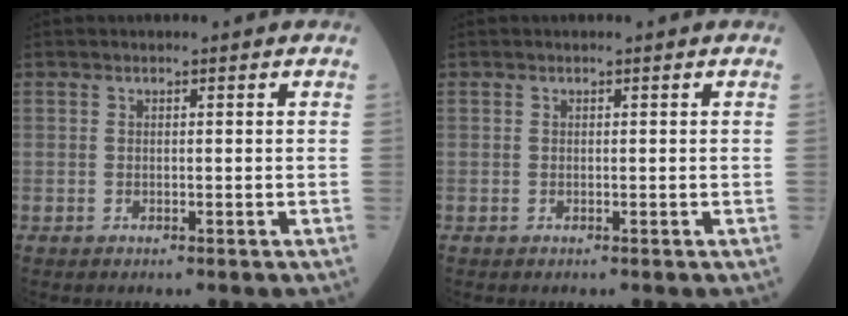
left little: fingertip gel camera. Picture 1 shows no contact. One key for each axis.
{"total": 0.0}